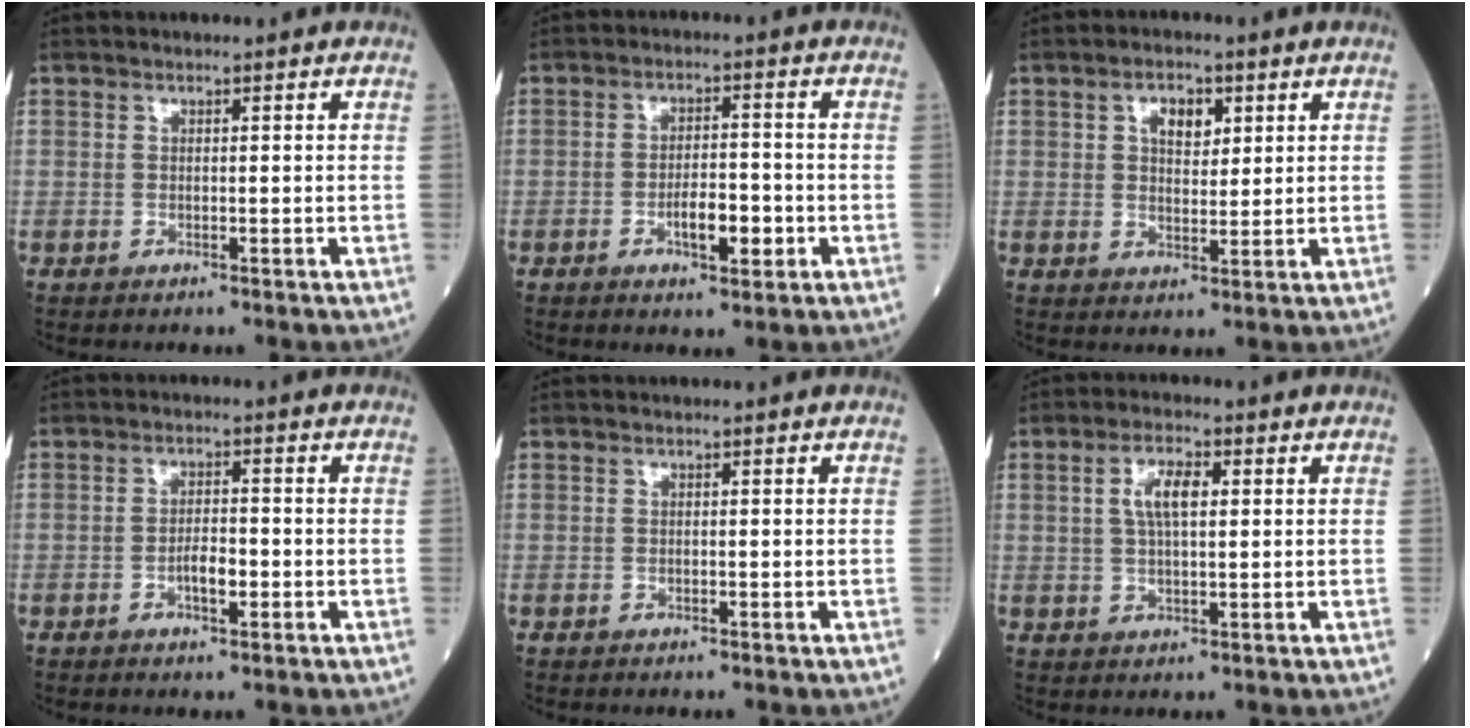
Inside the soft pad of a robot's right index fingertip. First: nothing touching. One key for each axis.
{"total": 5.3, "fx": -1.8, "fy": 1.8, "fz": 4.6, "tx": -0.074, "ty": 0.001, "tz": -0.026}
{"total": 4.5, "fx": 1.9, "fy": 2.5, "fz": 3.3, "tx": -0.054, "ty": 0.008, "tz": 0.031}
{"total": 3.2, "fx": -1.0, "fy": 1.0, "fz": 2.8, "tx": -0.047, "ty": 0.004, "tz": -0.017}
{"total": 0.0}
{"total": 5.1, "fx": 1.3, "fy": 1.7, "fz": 4.7, "tx": -0.093, "ty": 0.011, "tz": 0.026}